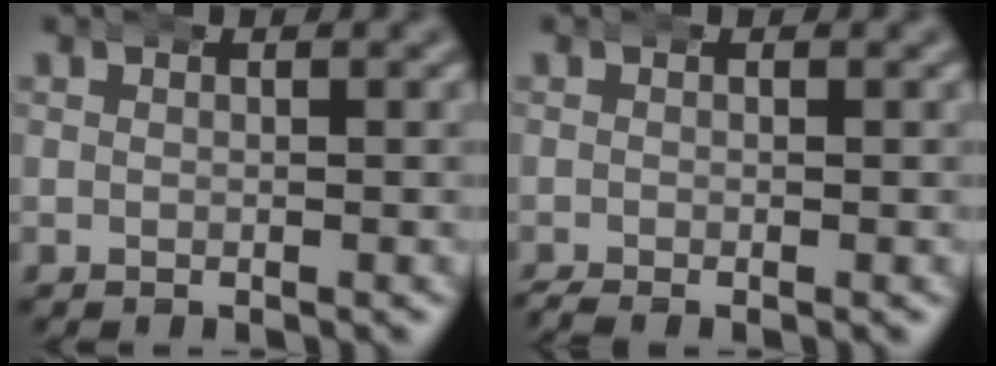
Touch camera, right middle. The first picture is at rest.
{"total": 1.2, "force": [-1.2, 0.2, 0.3], "torque": [-0.007, -0.006, -0.018]}